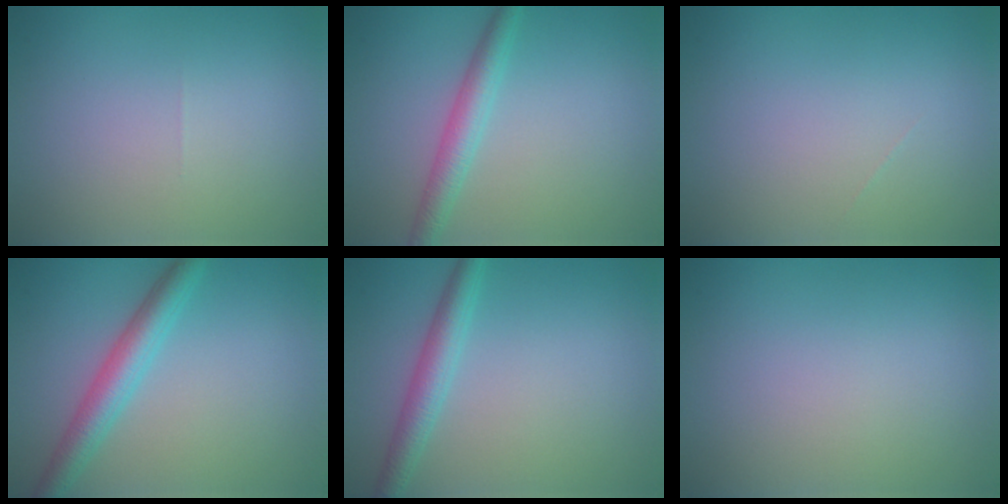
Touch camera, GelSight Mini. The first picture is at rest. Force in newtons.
{"total": 2.8, "press": 2.8, "slide": 0.1}
{"total": 0.0}
{"total": 3.8, "press": 3.8, "slide": 0.1}
{"total": 2.8, "press": 2.8, "slide": 0.1}
{"total": 0.0}